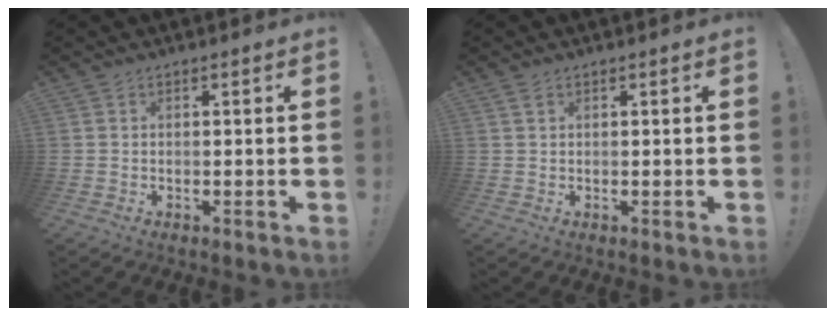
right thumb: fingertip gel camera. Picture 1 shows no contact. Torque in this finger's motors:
{"motor_torque": [-0.05, 0.14, -0.18, 0.21, 0.00]}